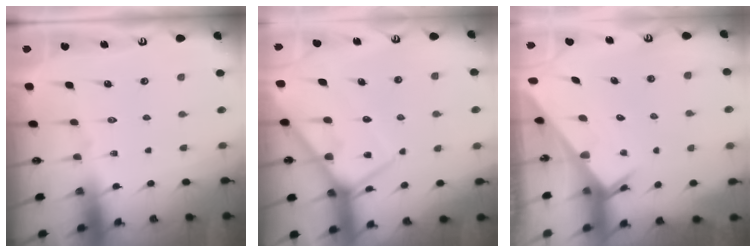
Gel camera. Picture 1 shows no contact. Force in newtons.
{"total": 9.4, "press": 9.3, "slide": 0.9}
{"total": 3.0, "press": 3.0, "slide": 0.3}